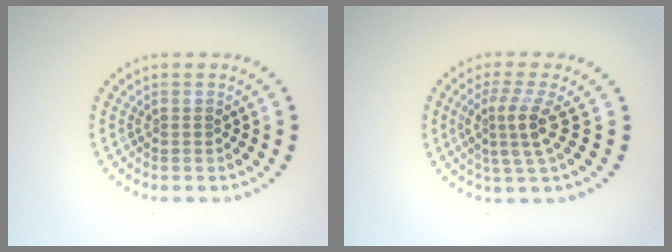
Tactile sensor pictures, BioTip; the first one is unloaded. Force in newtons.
{"total": 3.1, "press": 2.3, "slide": 2.1}